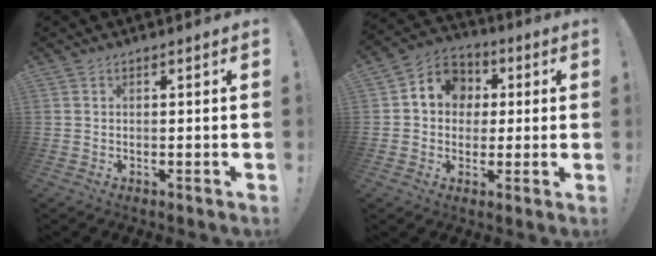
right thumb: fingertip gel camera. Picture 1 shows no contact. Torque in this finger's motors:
{"motor_torque": [1.35, 1.24, 0.08, -0.08, 0.02]}